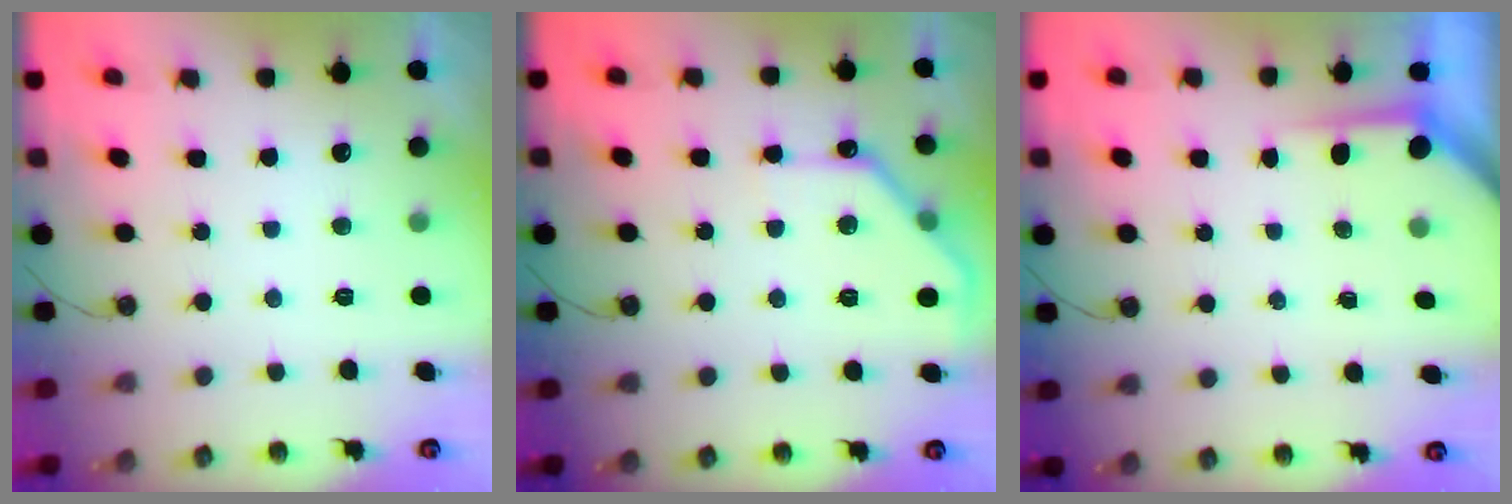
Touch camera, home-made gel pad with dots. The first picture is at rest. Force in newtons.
{"total": 10.5, "press": 10.5, "slide": 0.4}
{"total": 3.6, "press": 3.6, "slide": 0.4}